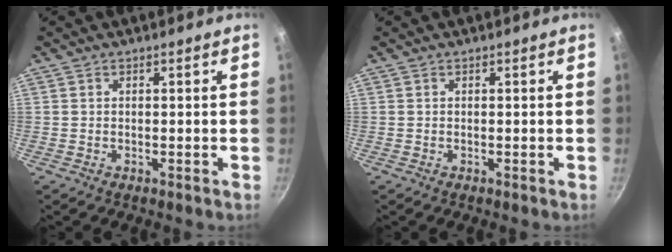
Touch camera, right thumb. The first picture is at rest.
{"total": 0.0}